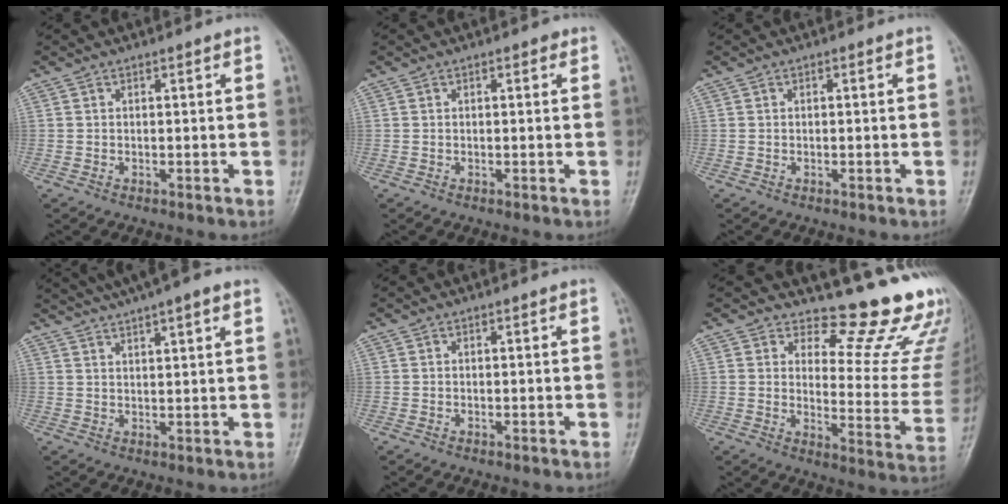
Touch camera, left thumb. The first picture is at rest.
{"total": 0.8, "force": [0.4, 0.4, 0.5], "torque": [-0.004, -0.001, 0.001]}
{"total": 0.0}
{"total": 10.9, "force": [8.2, 1.7, 7.0], "torque": [-0.102, 0.013, 0.117]}
{"total": 0.0}
{"total": 16.7, "force": [15.2, 4.1, 5.7], "torque": [-0.025, -0.172, 0.173]}